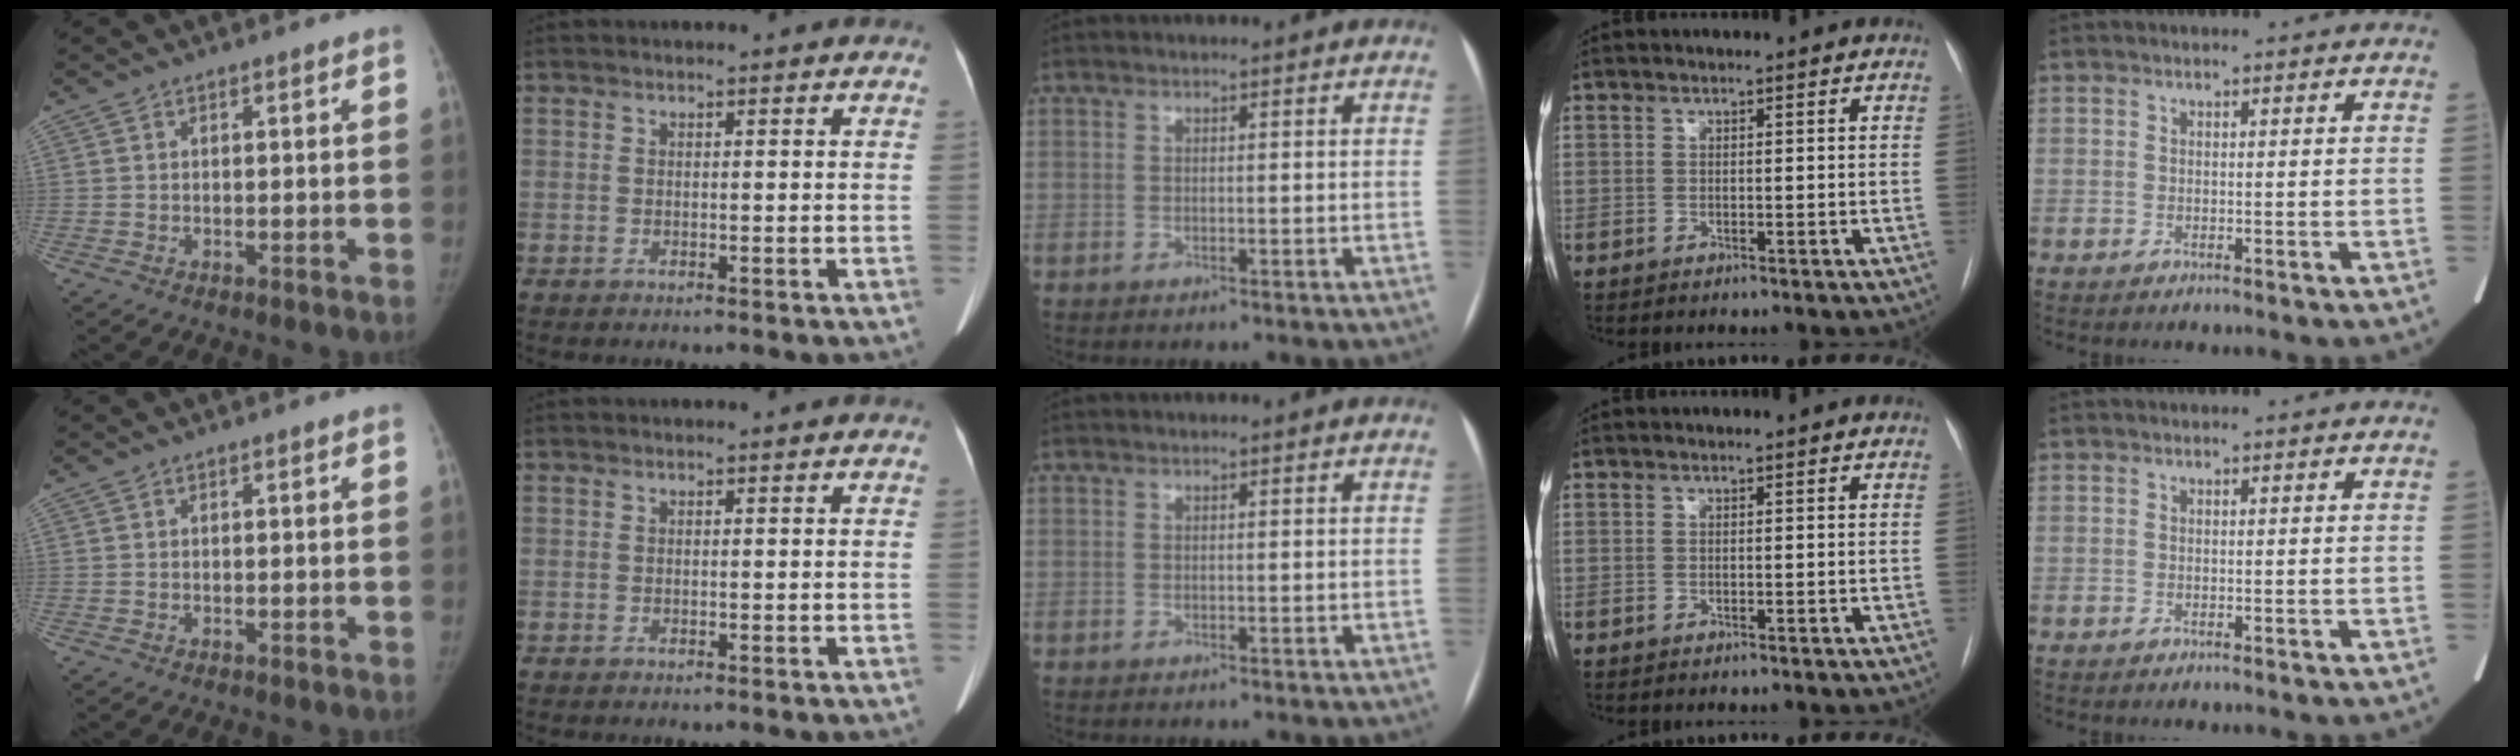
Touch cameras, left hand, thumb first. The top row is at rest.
{}